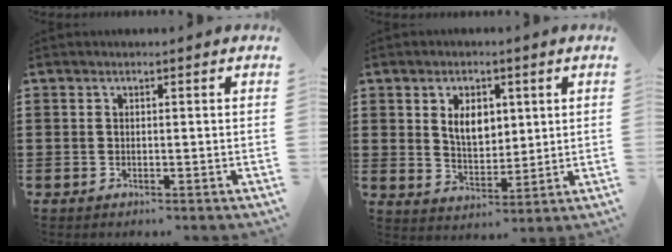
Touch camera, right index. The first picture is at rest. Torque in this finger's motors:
{"motor_torque": [0.40, 0.29, 0.41, 0.09]}